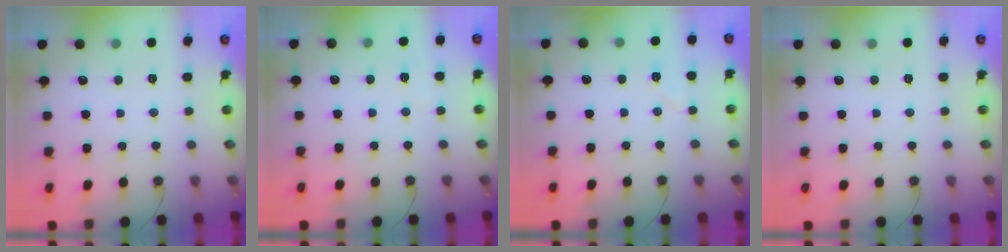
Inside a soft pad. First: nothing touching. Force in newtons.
{"total": 2.3, "press": 2.2, "slide": 0.5}
{"total": 5.4, "press": 5.2, "slide": 1.4}
{"total": 0.0}